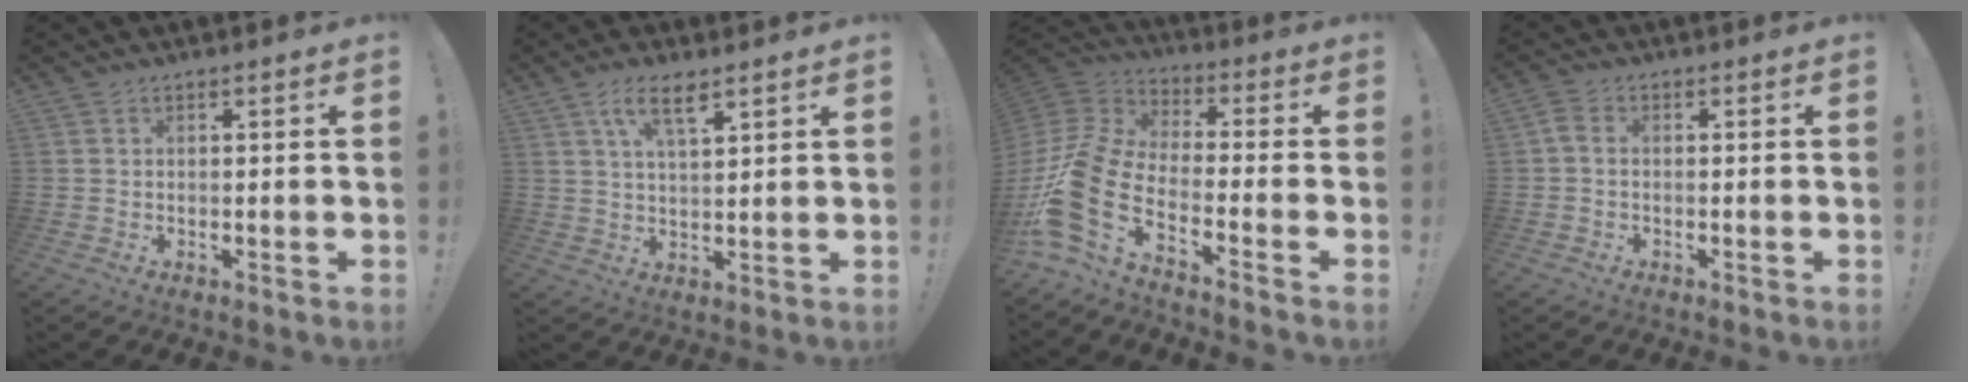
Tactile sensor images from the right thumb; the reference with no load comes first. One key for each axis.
{"total": 7.7, "fx": 4.3, "fy": 2.5, "fz": 5.9, "tx": -0.104, "ty": -0.012, "tz": 0.073}
{"total": 15.2, "fx": -6.5, "fy": 8.5, "fz": 10.8, "tx": -0.253, "ty": 0.014, "tz": -0.110}
{"total": 2.0, "fx": -0.1, "fy": 1.2, "fz": 1.6, "tx": -0.034, "ty": 0.007, "tz": 0.000}